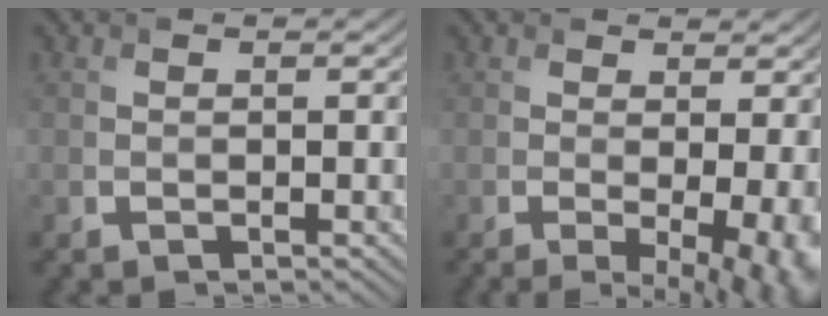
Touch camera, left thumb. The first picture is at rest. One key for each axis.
{"total": 8.0, "fx": -1.2, "fy": 2.7, "fz": 7.4, "tx": -0.090, "ty": -0.011, "tz": 0.000}